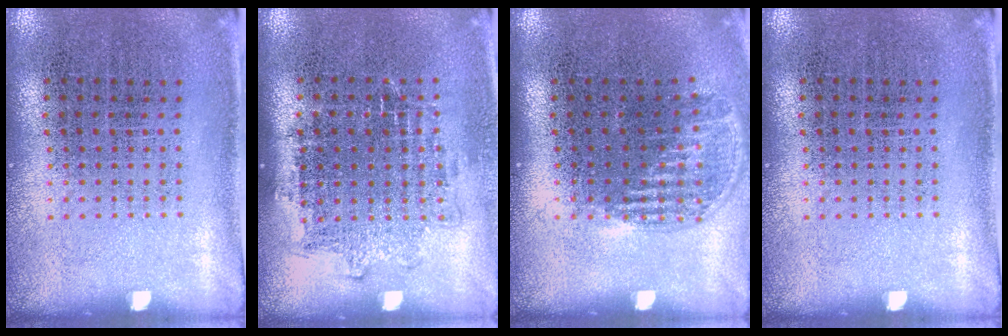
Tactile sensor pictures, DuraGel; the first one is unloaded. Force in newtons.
{"total": 1.3, "press": 1.1, "slide": 0.7}
{"total": 1.0, "press": 0.8, "slide": 0.6}
{"total": 0.0}